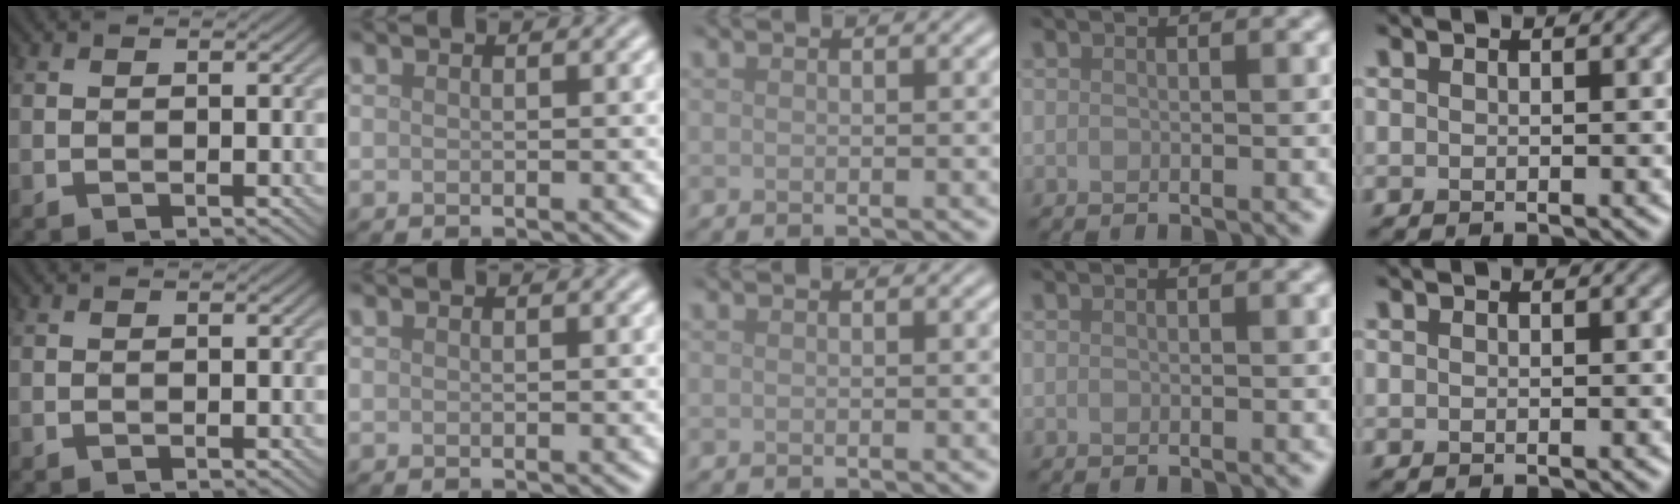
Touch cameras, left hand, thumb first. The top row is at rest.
{}